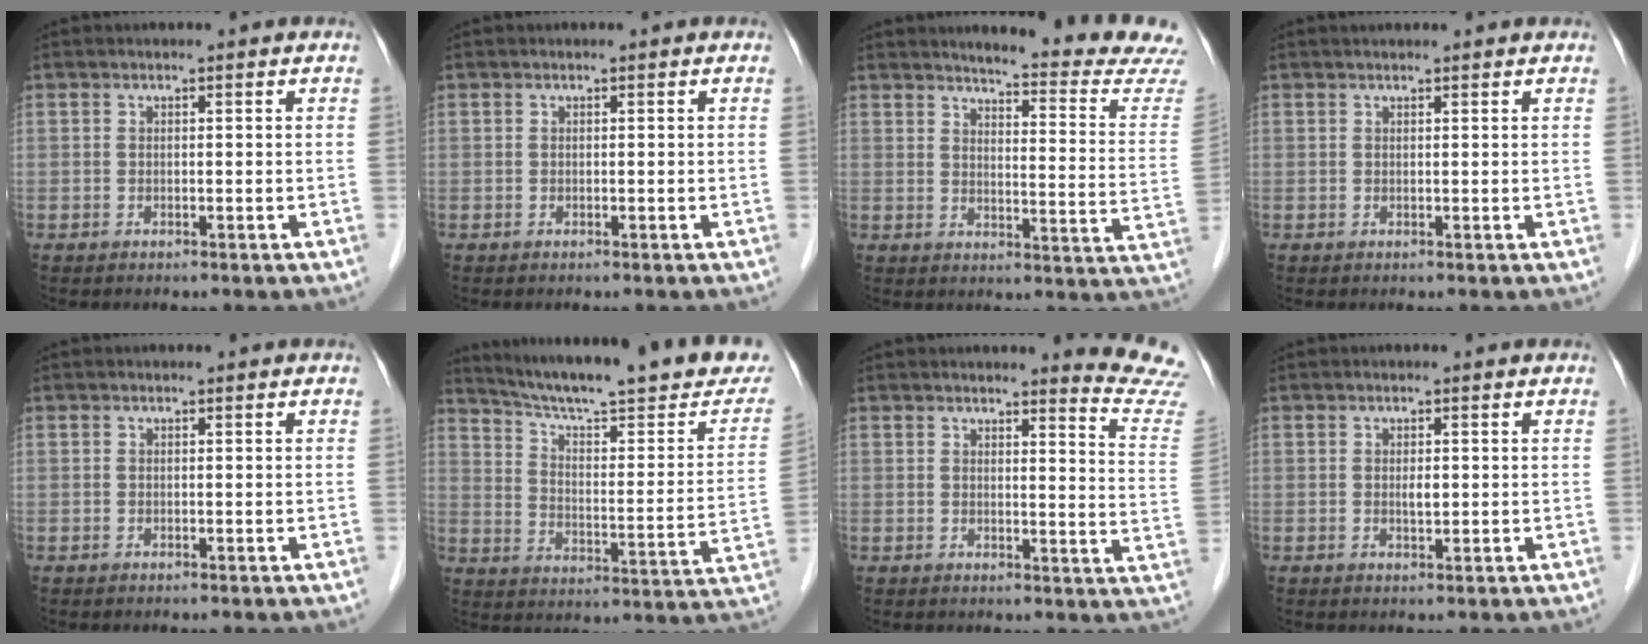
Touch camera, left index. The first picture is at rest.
{"total": 0.0}
{"total": 16.9, "force": [16.2, -1.1, 4.5], "torque": [-0.056, -0.116, 0.176]}
{"total": 2.9, "force": [2.7, 0.2, 1.1], "torque": [-0.012, 0.025, 0.033]}
{"total": 0.0}
{"total": 24.6, "force": [21.2, 2.8, 12.2], "torque": [-0.179, -0.036, 0.283]}
{"total": 9.6, "force": [9.5, -1.5, 0.7], "torque": [-0.005, -0.109, 0.084]}
{"total": 1.3, "force": [0.2, 0.5, 1.2], "torque": [-0.019, -0.001, 0.004]}